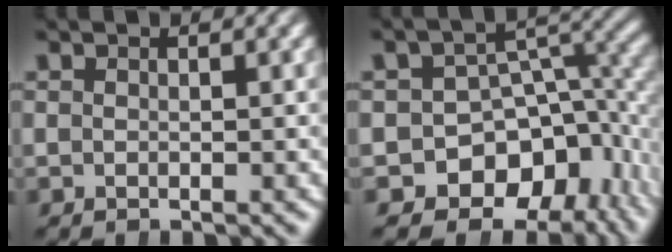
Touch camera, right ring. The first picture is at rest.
{"total": 14.3, "force": [-5.1, 11.3, 7.0], "torque": [-0.117, -0.055, -0.071]}